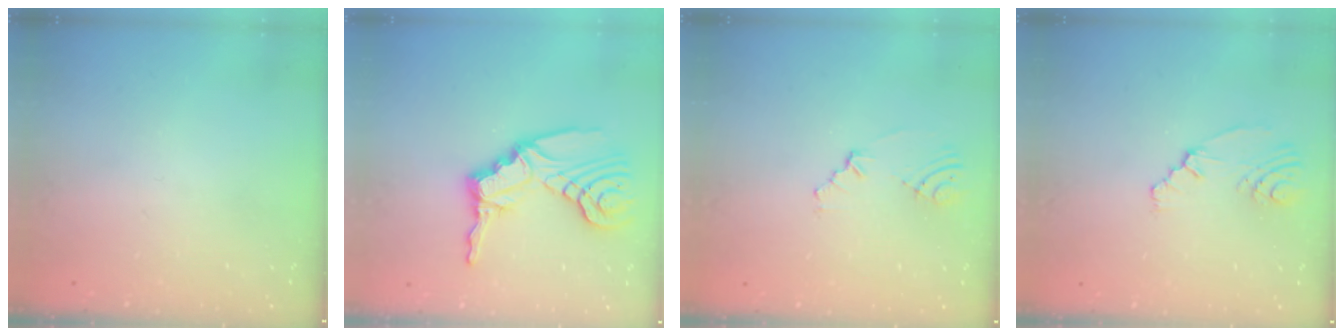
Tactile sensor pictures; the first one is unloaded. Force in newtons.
{"total": 11.3, "press": 11.3, "slide": 1.0}
{"total": 4.7, "press": 1.6, "slide": 4.4}
{"total": 4.4, "press": 2.2, "slide": 3.8}